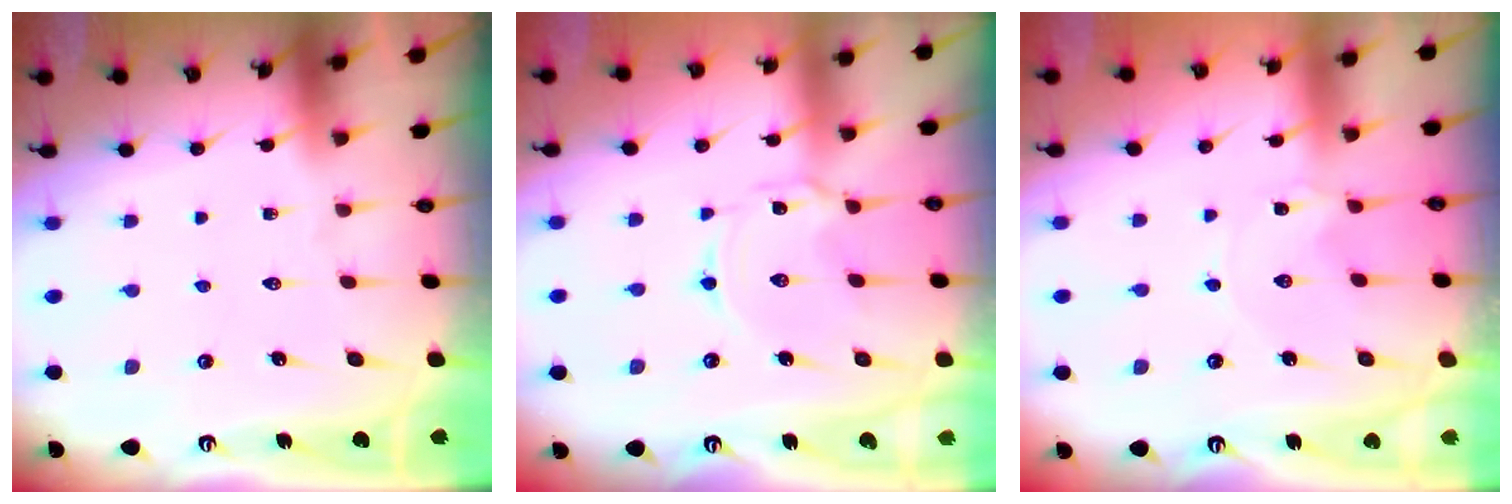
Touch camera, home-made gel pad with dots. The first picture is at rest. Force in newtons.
{"total": 1.8, "press": 1.7, "slide": 0.4}
{"total": 0.0}